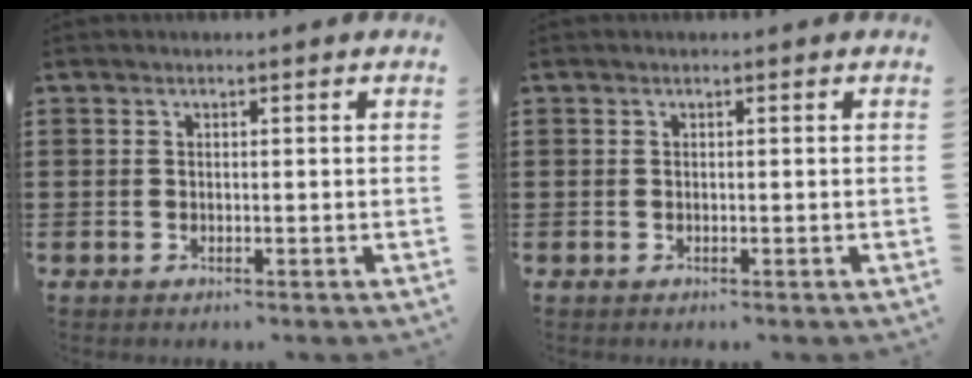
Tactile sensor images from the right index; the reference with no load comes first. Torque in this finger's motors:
{"motor_torque": [-0.02, 0.02, 0.00, 0.00]}